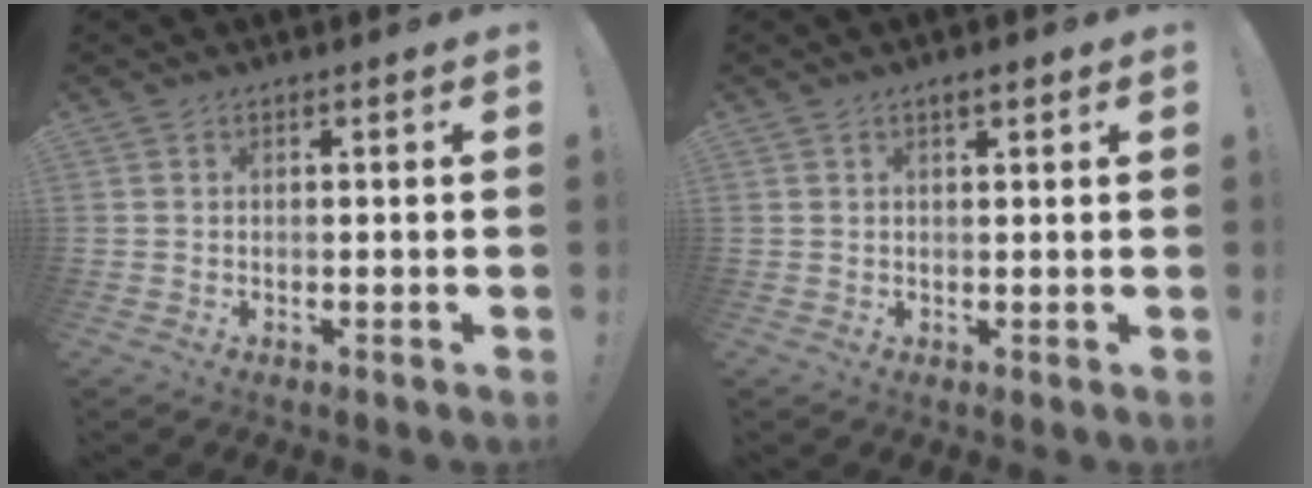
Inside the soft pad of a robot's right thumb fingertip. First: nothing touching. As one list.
[{"total": 2.2, "force": [1.4, 0.6, 1.6], "torque": [-0.020, -0.004, 0.021]}]